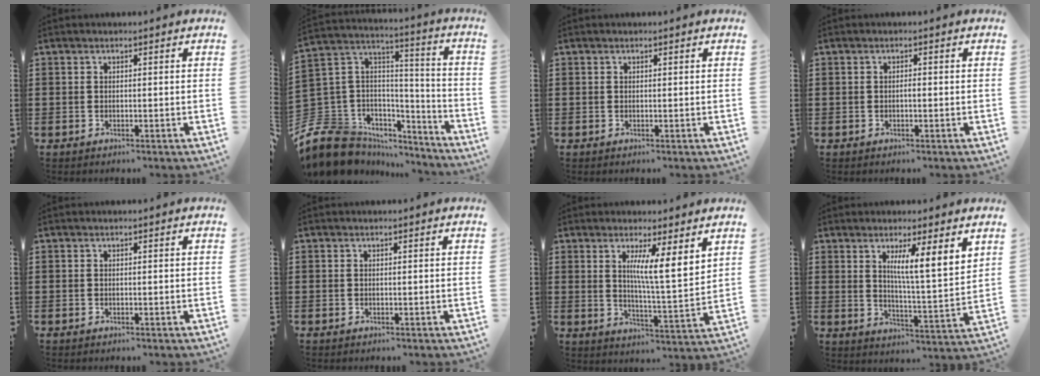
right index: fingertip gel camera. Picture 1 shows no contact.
{"total": 10.9, "force": [-6.9, 7.8, 3.2], "torque": [-0.120, -0.005, -0.136]}
{"total": 0.0}
{"total": 0.8, "force": [-0.3, 0.2, 0.7], "torque": [-0.014, -0.005, -0.005]}
{"total": 0.0}
{"total": 0.0}
{"total": 6.8, "force": [3.5, 0.4, 5.8], "torque": [-0.106, -0.020, 0.054]}
{"total": 6.2, "force": [3.5, 0.2, 5.1], "torque": [-0.093, -0.019, 0.053]}